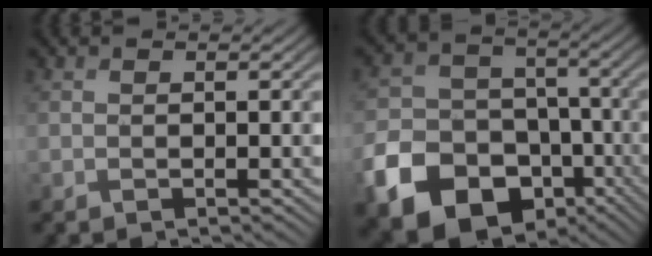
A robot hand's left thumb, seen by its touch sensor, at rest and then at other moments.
{"total": 16.0, "force": [-7.9, 11.9, 7.1], "torque": [-0.189, -0.043, -0.137]}